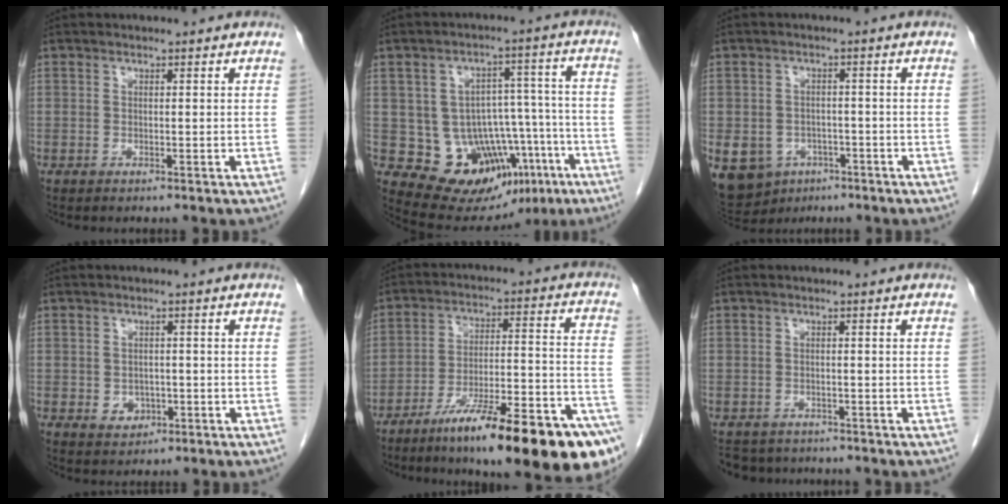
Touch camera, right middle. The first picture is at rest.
{"total": 16.9, "force": [-8.4, 10.5, 10.1], "torque": [-0.115, 0.049, -0.109]}
{"total": 14.6, "force": [-7.1, 11.6, 5.4], "torque": [-0.159, -0.002, -0.092]}
{"total": 2.9, "force": [-0.8, 2.4, 1.3], "torque": [-0.016, 0.003, -0.001]}
{"total": 24.0, "force": [-16.2, 3.0, 17.5], "torque": [-0.182, 0.018, -0.252]}
{"total": 5.1, "force": [-4.5, 2.3, 0.4], "torque": [-0.001, -0.001, -0.064]}